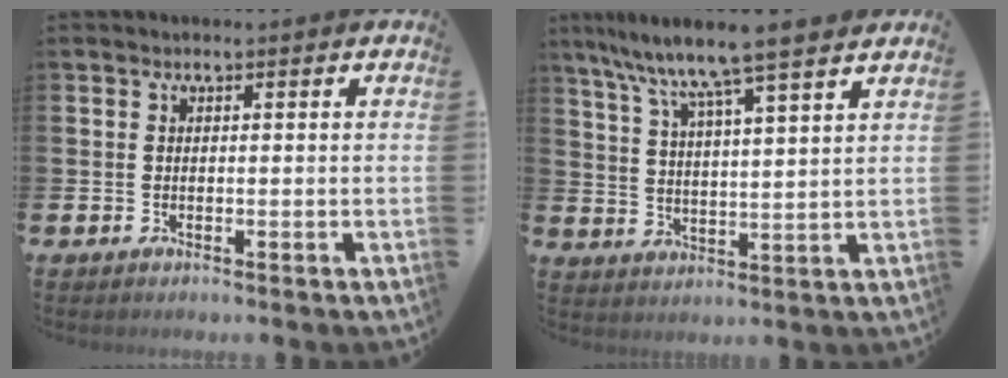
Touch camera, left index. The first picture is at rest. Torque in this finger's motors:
{"motor_torque": [0.51, -0.50, 1.05, 0.21]}